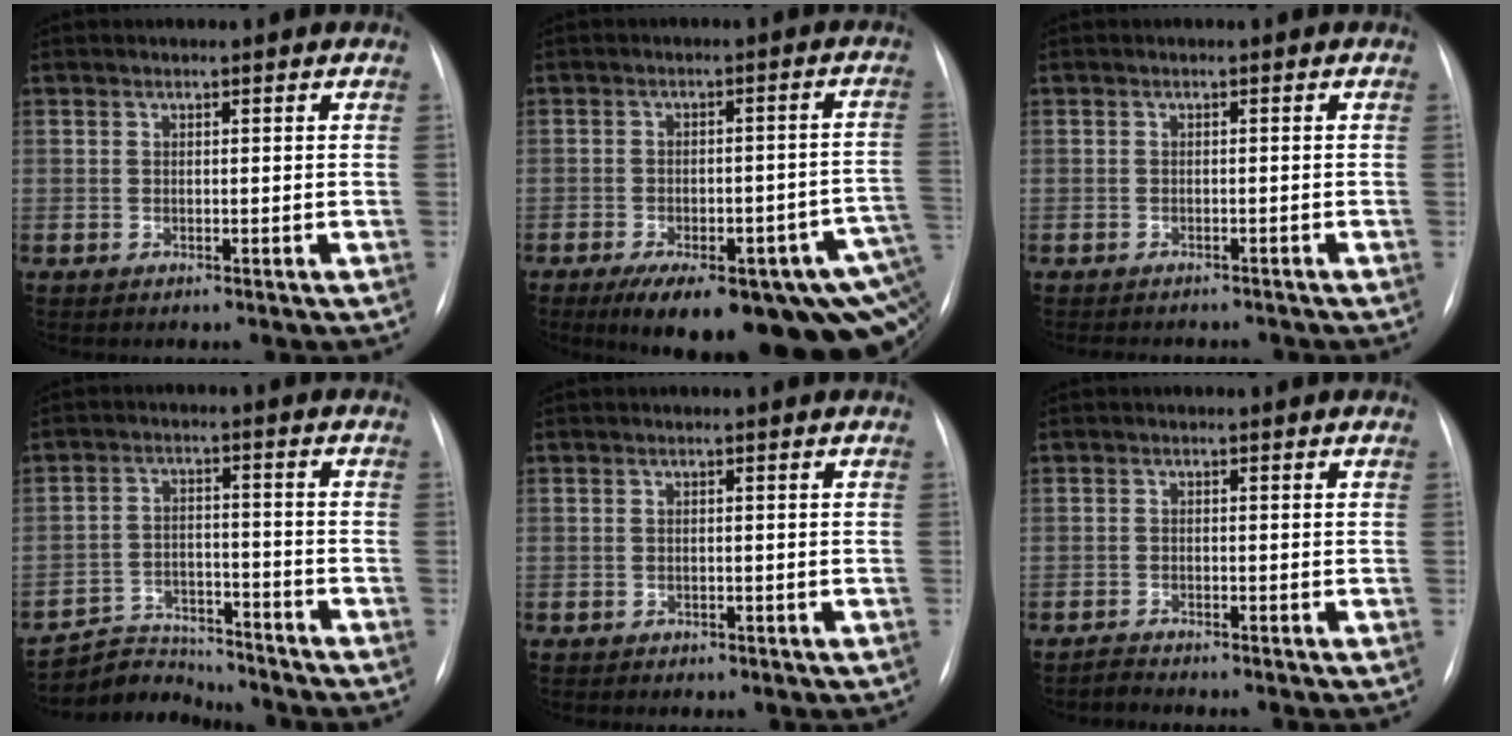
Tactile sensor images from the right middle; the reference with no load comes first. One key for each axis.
{"total": 22.3, "fx": -12.3, "fy": 6.5, "fz": 17.4, "tx": -0.154, "ty": 0.010, "tz": -0.149}
{"total": 5.8, "fx": -5.0, "fy": 1.9, "fz": 2.0, "tx": -0.028, "ty": -0.002, "tz": -0.060}
{"total": 7.5, "fx": -7.4, "fy": 1.5, "fz": -0.7, "tx": 0.005, "ty": 0.011, "tz": -0.126}
{"total": 1.2, "fx": -0.5, "fy": 1.0, "fz": 0.4, "tx": -0.010, "ty": 0.001, "tz": 0.000}
{"total": 1.1, "fx": -1.1, "fy": -0.1, "fz": -0.2, "tx": 0.000, "ty": -0.008, "tz": -0.018}